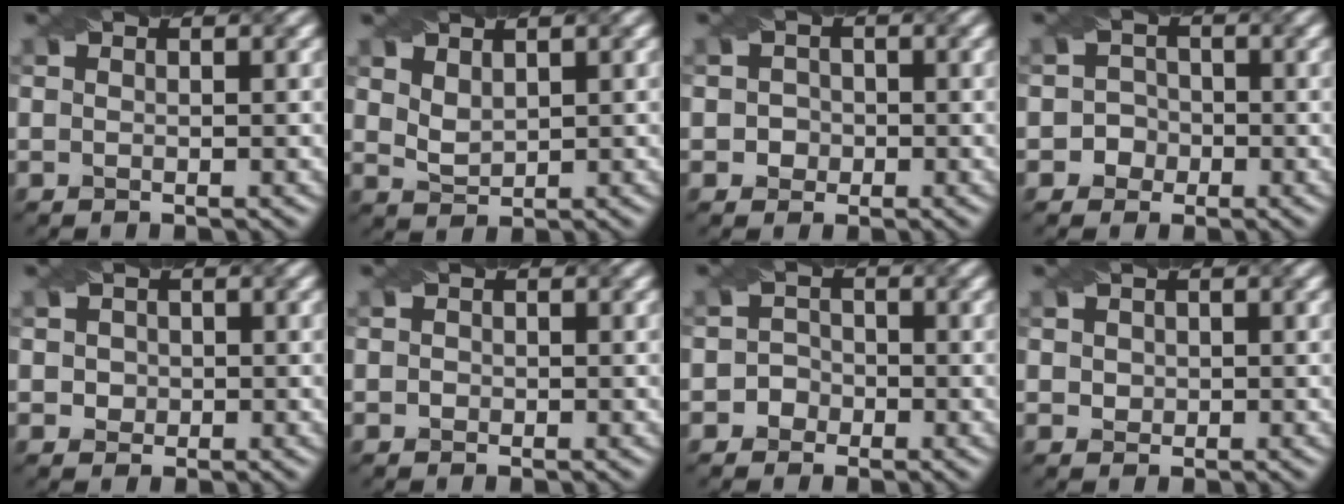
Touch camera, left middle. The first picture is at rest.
{"total": 2.1, "force": [1.4, 1.1, 1.1], "torque": [-0.024, -0.001, 0.034]}
{"total": 1.5, "force": [-0.1, 1.5, 0.3], "torque": [0.007, 0.001, -0.004]}
{"total": 2.0, "force": [-0.7, 1.9, 0.1], "torque": [0.023, 0.005, -0.017]}
{"total": 1.4, "force": [0.3, 1.3, 0.4], "torque": [-0.002, 0.003, 0.006]}
{"total": 0.5, "force": [0.0, 0.5, 0.1], "torque": [-0.001, -0.002, -0.004]}
{"total": 1.6, "force": [-0.7, 1.4, 0.1], "torque": [0.016, 0.005, -0.019]}
{"total": 1.1, "force": [0.4, 1.0, 0.3], "torque": [-0.003, 0.002, 0.007]}